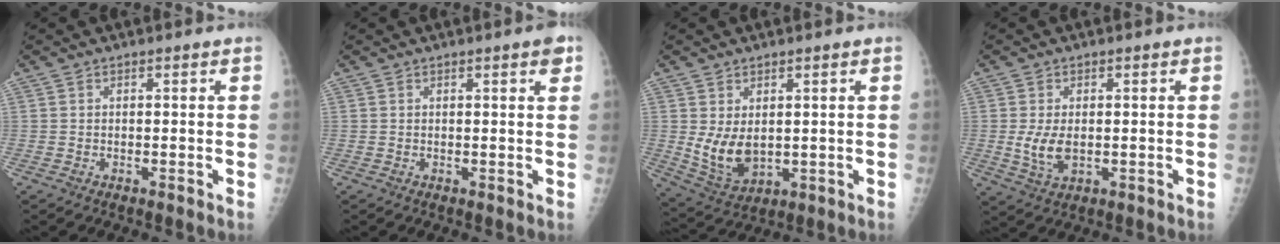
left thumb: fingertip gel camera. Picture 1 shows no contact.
{"total": 2.1, "force": [1.1, 0.3, 1.8], "torque": [-0.022, -0.002, 0.012]}
{"total": 7.4, "force": [0.7, 4.7, 5.7], "torque": [-0.092, -0.020, 0.033]}
{"total": 5.0, "force": [-0.3, 2.8, 4.1], "torque": [-0.083, -0.010, -0.001]}